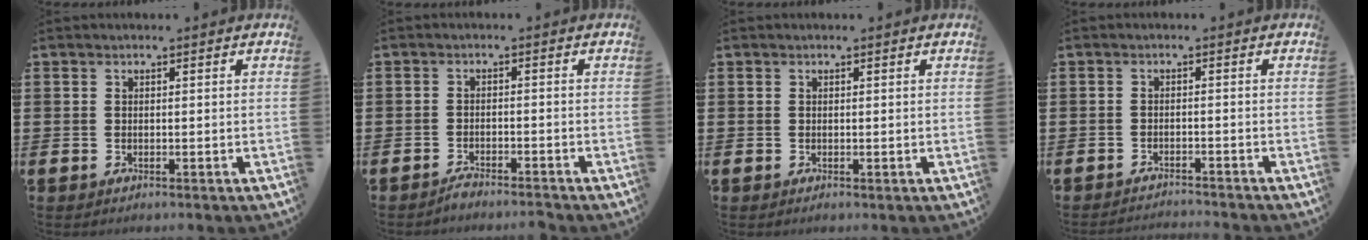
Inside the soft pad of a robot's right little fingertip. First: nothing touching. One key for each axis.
{"total": 1.7, "fx": -1.7, "fy": -0.1, "fz": 0.2, "tx": -0.007, "ty": 0.007, "tz": -0.034}
{"total": 0.0}
{"total": 1.7, "fx": -1.7, "fy": -0.2, "fz": 0.0, "tx": -0.001, "ty": 0.004, "tz": -0.035}